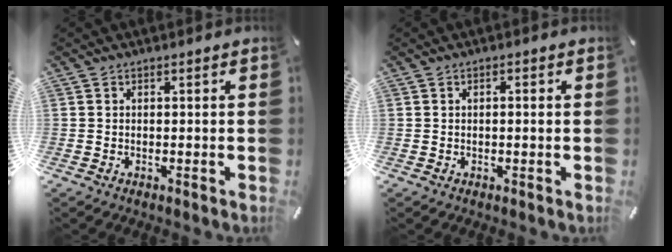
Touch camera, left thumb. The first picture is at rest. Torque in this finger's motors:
{"motor_torque": [-0.14, -0.12, -0.37, -0.02, 0.00]}